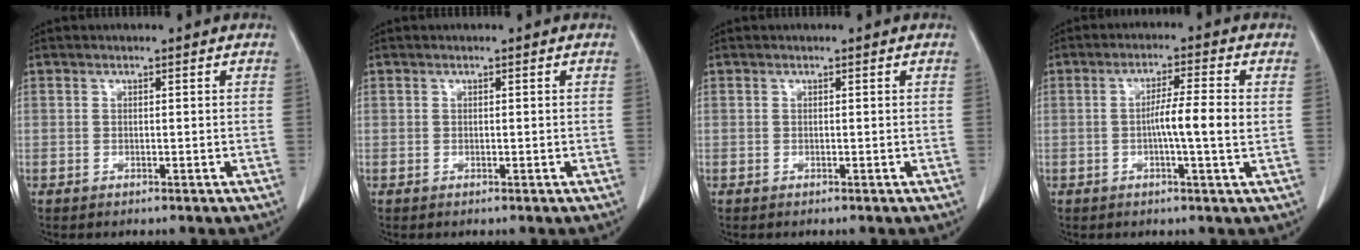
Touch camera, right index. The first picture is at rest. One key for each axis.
{"total": 0.0}
{"total": 0.0}
{"total": 6.2, "fx": -0.3, "fy": -0.2, "fz": 6.1, "tx": -0.103, "ty": 0.003, "tz": -0.009}